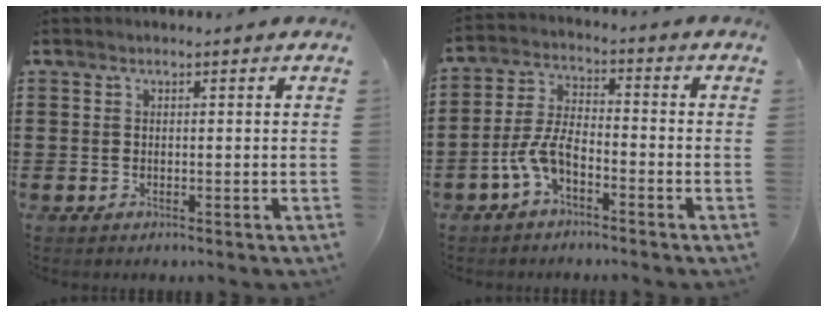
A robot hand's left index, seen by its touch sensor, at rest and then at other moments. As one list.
[{"total": 6.4, "force": [-3.8, 2.4, 4.6], "torque": [-0.114, -0.002, -0.078]}]